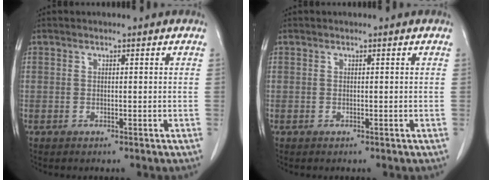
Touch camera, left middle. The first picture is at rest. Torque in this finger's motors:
{"motor_torque": [-0.08, 0.08, -0.07, -0.01]}